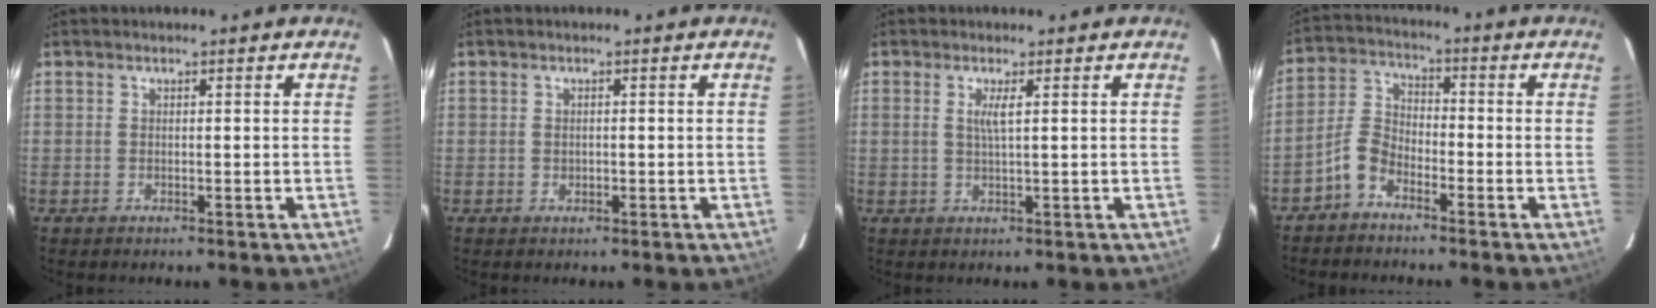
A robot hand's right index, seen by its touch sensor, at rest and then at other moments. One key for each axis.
{"total": 0.7, "fx": -0.1, "fy": 0.7, "fz": 0.2, "tx": -0.001, "ty": 0.000, "tz": -0.001}
{"total": 2.2, "fx": 0.7, "fy": -0.1, "fz": 2.1, "tx": -0.040, "ty": -0.002, "tz": 0.012}
{"total": 5.6, "fx": -4.0, "fy": 3.0, "fz": 2.7, "tx": -0.062, "ty": 0.020, "tz": -0.086}